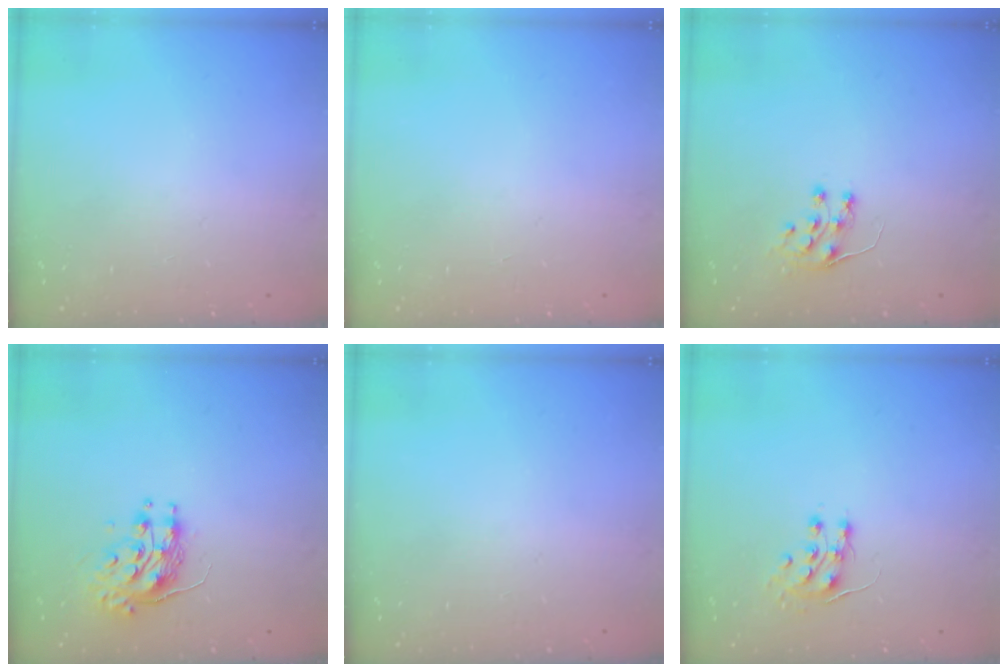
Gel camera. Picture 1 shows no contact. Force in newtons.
{"total": 0.0}
{"total": 6.5, "press": 6.4, "slide": 0.6}
{"total": 9.0, "press": 9.0, "slide": 0.4}
{"total": 0.0}
{"total": 7.4, "press": 7.4, "slide": 0.7}